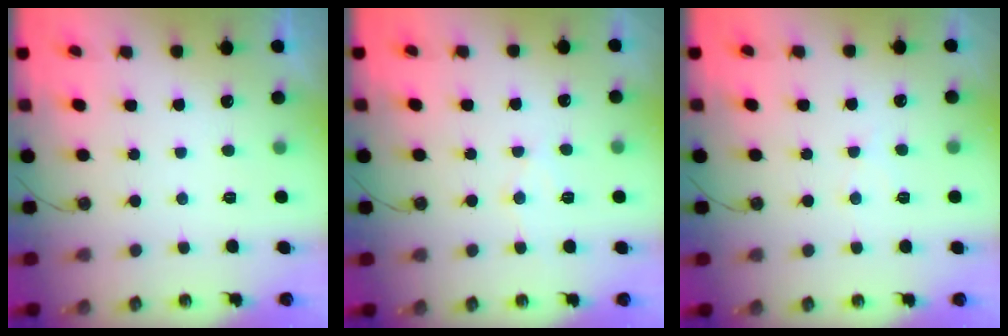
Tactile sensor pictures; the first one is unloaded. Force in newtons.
{"total": 6.4, "press": 6.4, "slide": 0.3}
{"total": 3.7, "press": 3.6, "slide": 0.7}